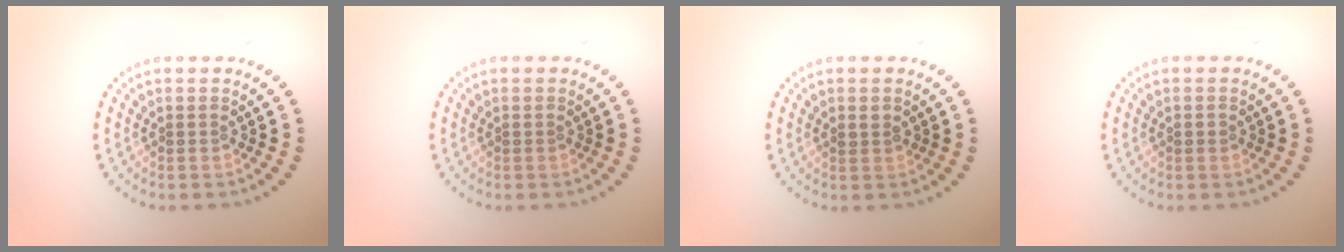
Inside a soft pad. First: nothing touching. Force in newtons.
{"total": 0.0}
{"total": 0.9, "press": 0.9, "slide": 0.1}
{"total": 0.8, "press": 0.7, "slide": 0.2}